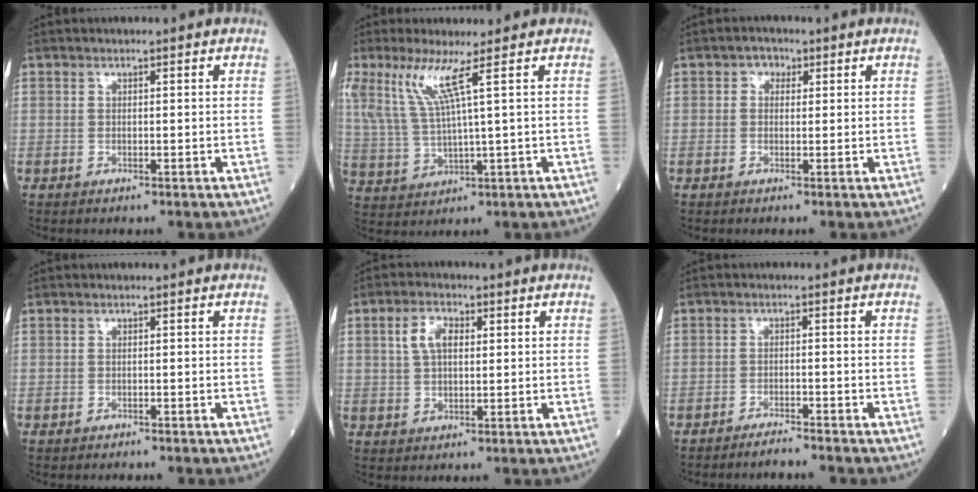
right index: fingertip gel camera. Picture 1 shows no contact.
{"total": 7.8, "force": [4.2, -0.7, 6.6], "torque": [-0.149, 0.005, 0.095]}
{"total": 1.6, "force": [0.4, 1.4, 0.7], "torque": [-0.009, 0.008, 0.000]}
{"total": 1.0, "force": [-1.0, 0.2, 0.4], "torque": [-0.010, -0.002, -0.013]}
{"total": 4.7, "force": [1.5, 2.4, 3.7], "torque": [-0.076, 0.013, 0.029]}
{"total": 2.5, "force": [-2.4, -0.3, 0.4], "torque": [-0.008, -0.007, -0.041]}